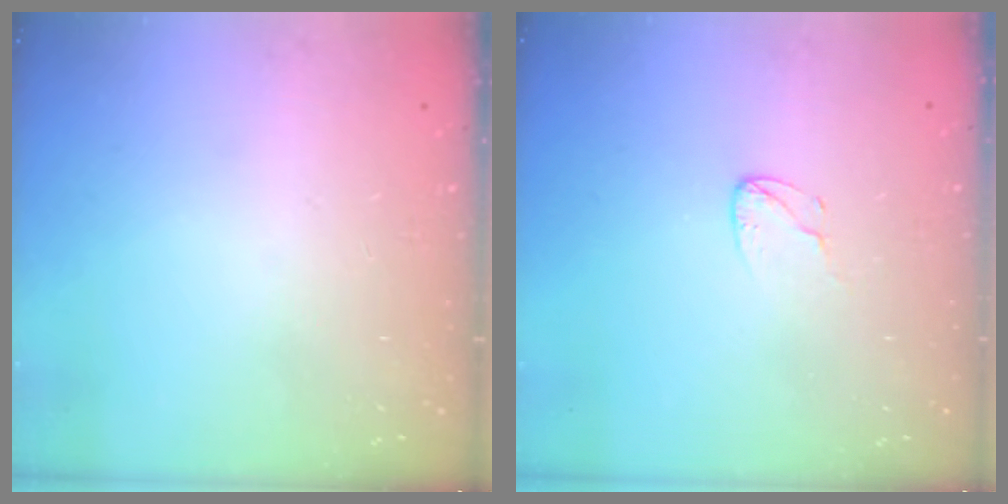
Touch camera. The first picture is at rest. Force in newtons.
{"total": 3.7, "press": 3.7, "slide": 0.3}